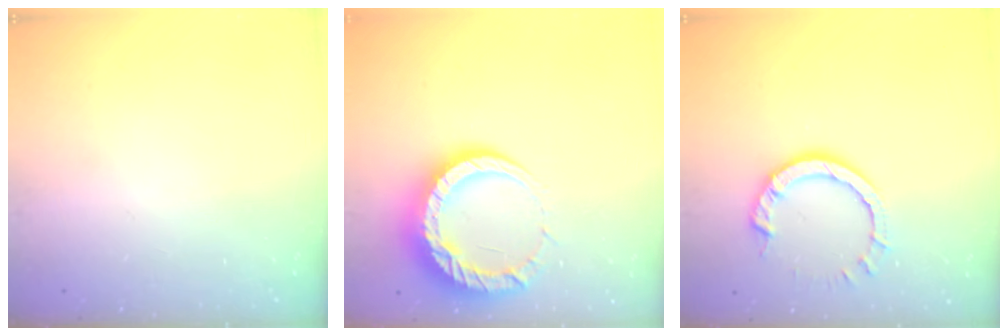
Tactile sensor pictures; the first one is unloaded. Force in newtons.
{"total": 14.0, "press": 14.0, "slide": 1.2}
{"total": 7.8, "press": 7.7, "slide": 0.6}